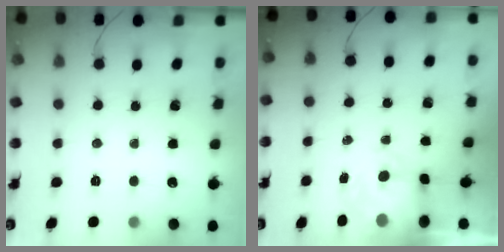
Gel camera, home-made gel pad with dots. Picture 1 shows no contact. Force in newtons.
{"total": 8.8, "press": 8.6, "slide": 1.6}